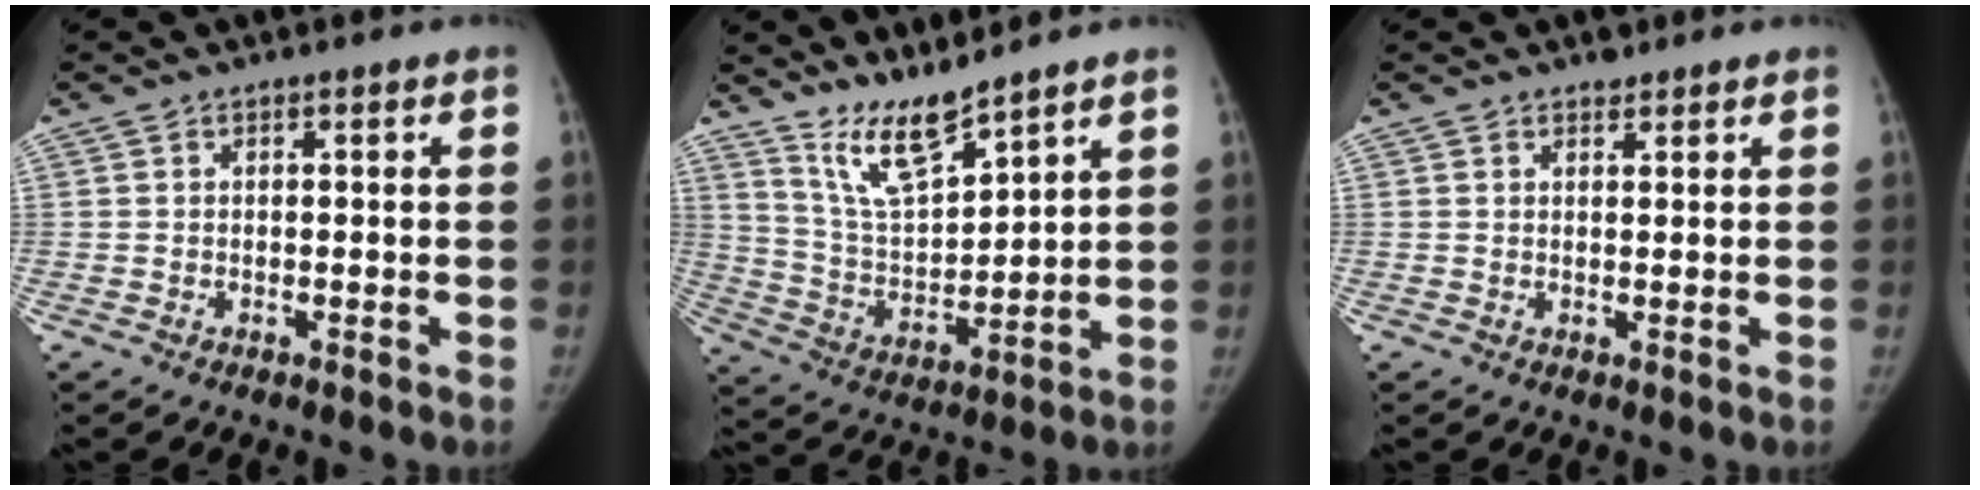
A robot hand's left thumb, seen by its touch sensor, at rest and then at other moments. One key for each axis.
{"total": 9.9, "fx": 8.5, "fy": 1.6, "fz": 4.8, "tx": -0.083, "ty": -0.069, "tz": 0.176}
{"total": 1.5, "fx": 1.3, "fy": 0.8, "fz": 0.4, "tx": 0.001, "ty": -0.009, "tz": 0.017}